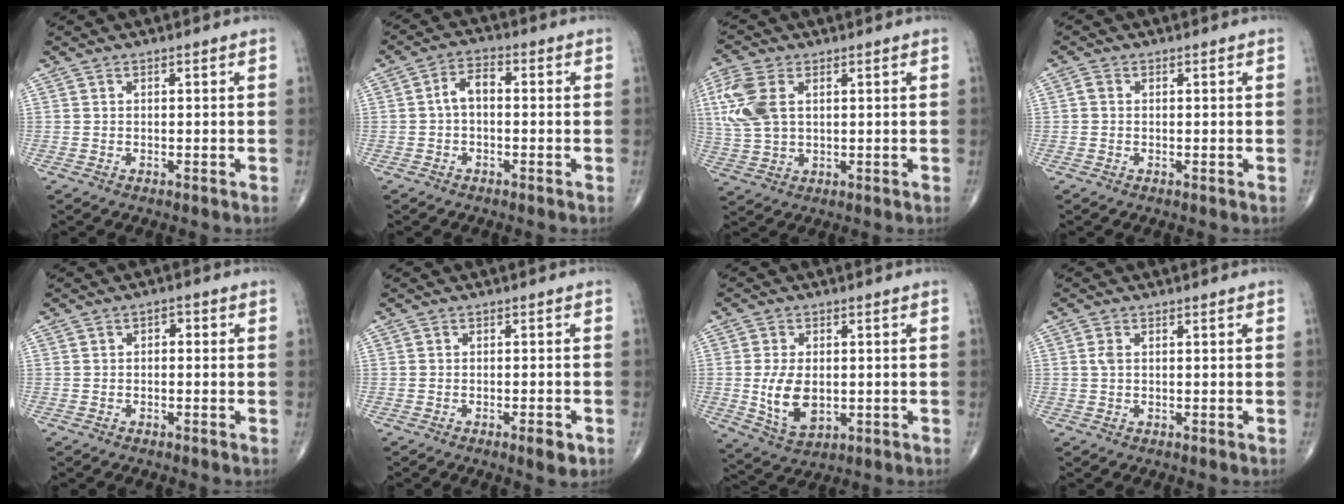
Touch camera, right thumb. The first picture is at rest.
{"total": 4.4, "force": [-0.3, 2.5, 3.6], "torque": [-0.059, 0.020, -0.014]}
{"total": 9.8, "force": [2.6, 6.0, 7.4], "torque": [-0.184, 0.004, 0.055]}
{"total": 1.1, "force": [0.0, 0.9, 0.6], "torque": [-0.009, 0.001, -0.004]}
{"total": 1.7, "force": [0.0, 1.1, 1.3], "torque": [-0.009, 0.007, -0.006]}
{"total": 3.0, "force": [-1.5, 0.9, 2.5], "torque": [-0.033, -0.001, -0.022]}
{"total": 8.9, "force": [-0.6, 5.5, 7.0], "torque": [-0.116, -0.011, 0.000]}
{"total": 1.3, "force": [0.2, 0.7, 1.0], "torque": [-0.024, 0.003, 0.004]}